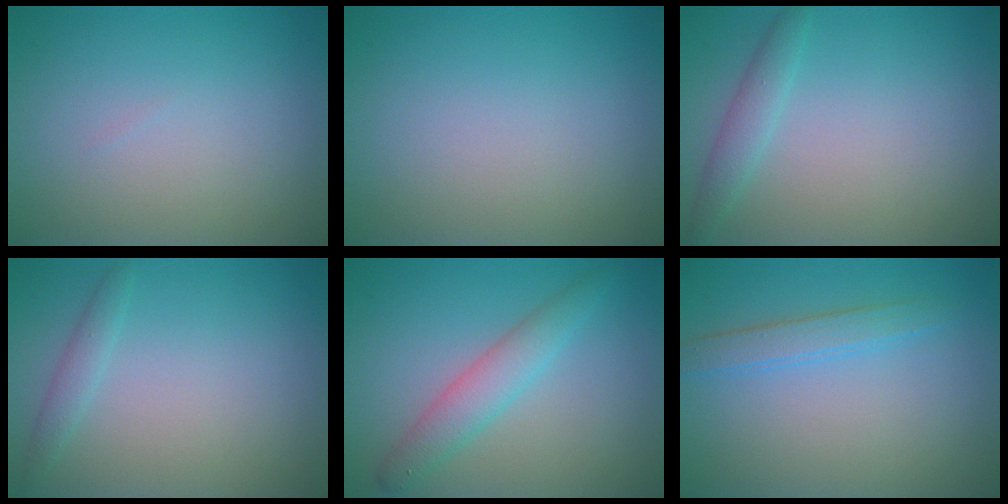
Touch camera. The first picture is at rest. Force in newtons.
{"total": 0.0}
{"total": 1.8, "press": 1.8, "slide": 0.2}
{"total": 1.3, "press": 1.3, "slide": 0.1}
{"total": 3.1, "press": 3.1, "slide": 0.1}
{"total": 2.1, "press": 2.1, "slide": 0.1}